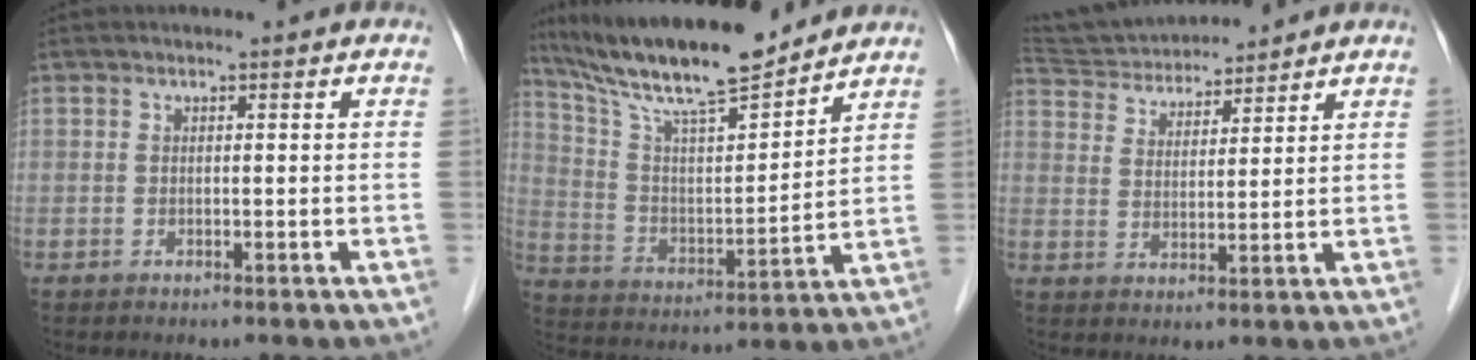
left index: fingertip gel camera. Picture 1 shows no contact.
{"total": 17.8, "force": [15.2, 2.0, 9.0], "torque": [-0.164, 0.008, 0.269]}
{"total": 11.6, "force": [11.0, 2.1, 2.9], "torque": [-0.059, 0.031, 0.197]}